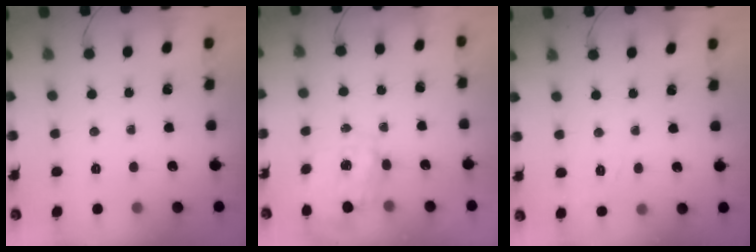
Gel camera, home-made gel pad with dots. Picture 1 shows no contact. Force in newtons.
{"total": 3.9, "press": 3.8, "slide": 0.9}
{"total": 2.0, "press": 0.9, "slide": 1.8}